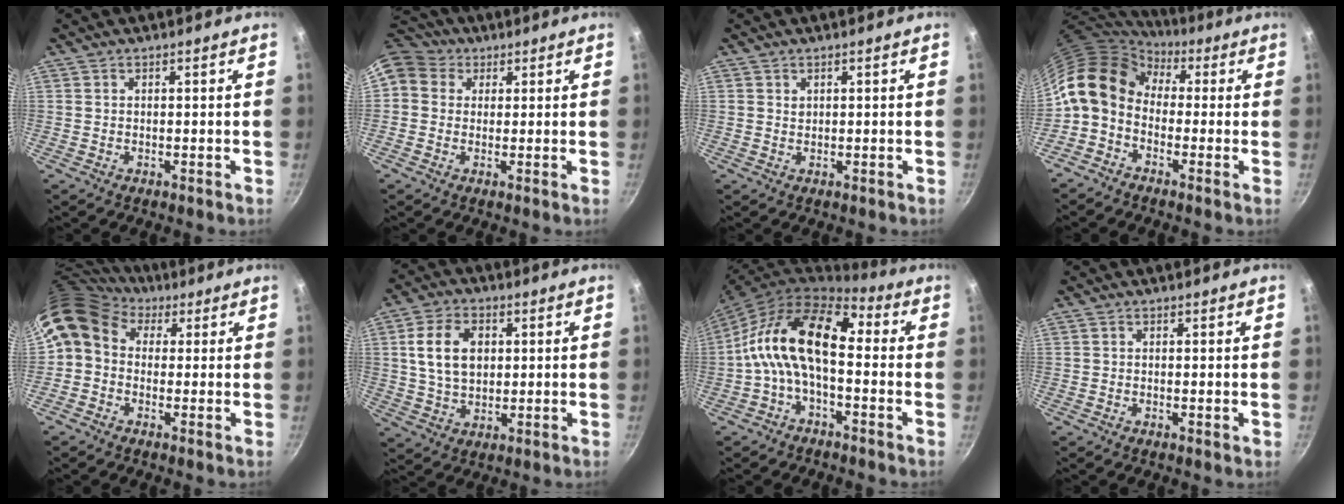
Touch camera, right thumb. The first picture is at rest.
{"total": 8.9, "force": [2.7, 7.6, 3.8], "torque": [-0.057, 0.015, 0.032]}
{"total": 0.7, "force": [0.4, 0.6, 0.2], "torque": [-0.002, 0.000, 0.007]}
{"total": 11.6, "force": [0.7, 8.7, 7.6], "torque": [-0.117, 0.031, -0.014]}
{"total": 9.6, "force": [2.8, 7.8, 4.8], "torque": [-0.081, 0.016, 0.027]}
{"total": 10.3, "force": [2.0, 7.2, 7.2], "torque": [-0.114, 0.002, 0.036]}
{"total": 14.9, "force": [-0.9, 8.2, 12.4], "torque": [-0.212, 0.042, -0.037]}
{"total": 0.7, "force": [0.0, 0.2, 0.6], "torque": [-0.010, -0.001, -0.002]}